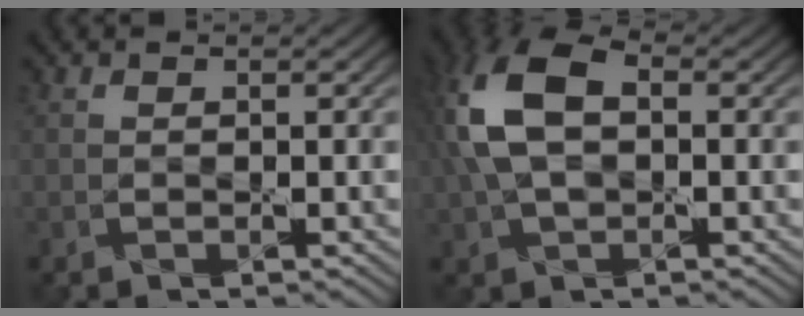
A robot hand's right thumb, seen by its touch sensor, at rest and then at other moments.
{"total": 11.6, "force": [1.6, 7.0, 9.1], "torque": [-0.231, 0.013, 0.023]}